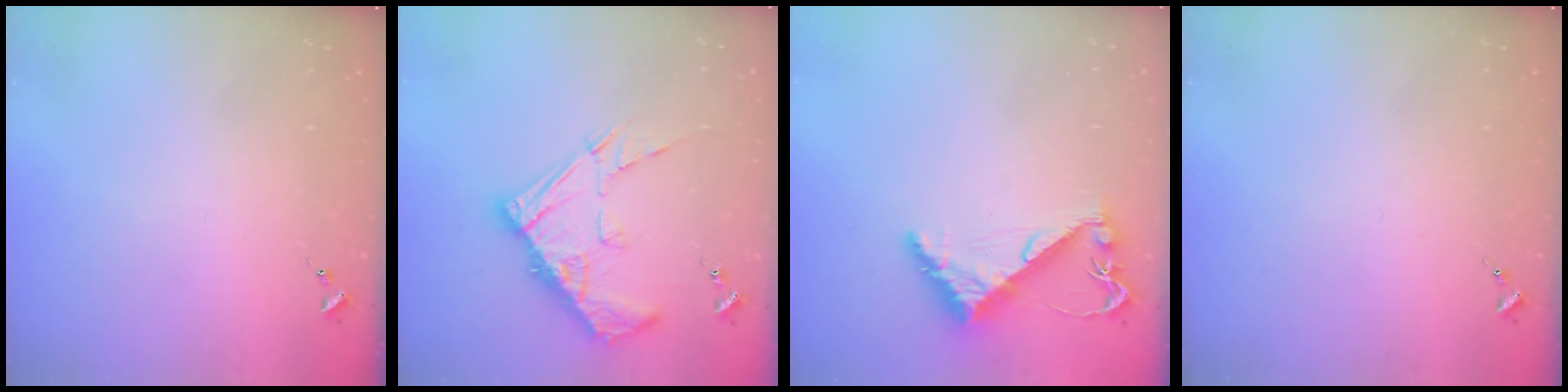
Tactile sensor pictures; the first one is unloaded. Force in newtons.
{"total": 15.9, "press": 15.8, "slide": 1.5}
{"total": 7.9, "press": 7.9, "slide": 0.8}
{"total": 0.0}